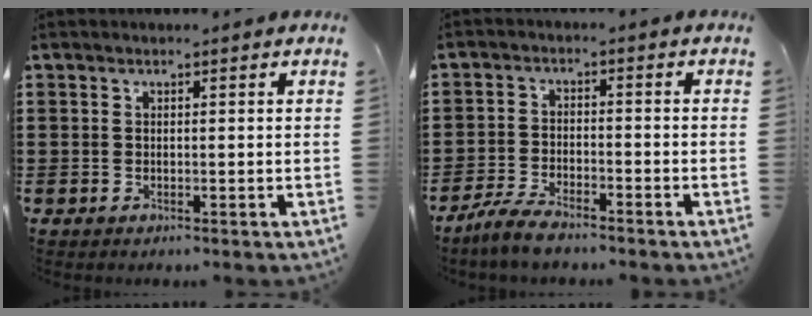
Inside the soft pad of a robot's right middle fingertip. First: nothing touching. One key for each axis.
{"total": 4.5, "fx": -4.0, "fy": 0.9, "fz": 1.8, "tx": -0.044, "ty": 0.001, "tz": -0.082}